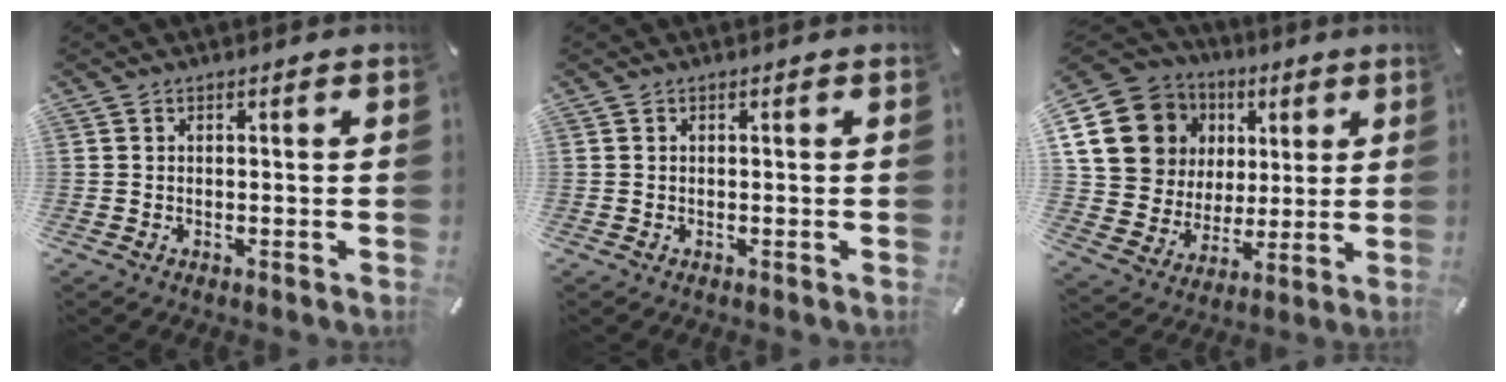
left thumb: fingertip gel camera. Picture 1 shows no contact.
{"total": 0.0}
{"total": 18.2, "force": [5.7, 15.6, 7.3], "torque": [-0.134, -0.017, 0.121]}